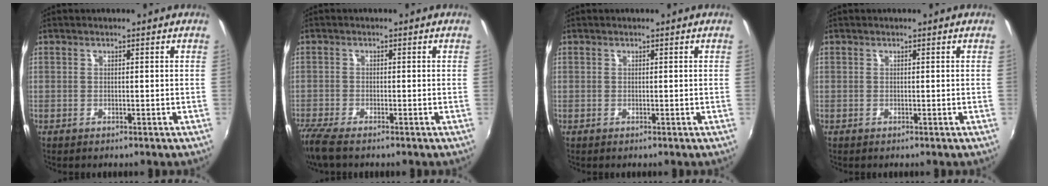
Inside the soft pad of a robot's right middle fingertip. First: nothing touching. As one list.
[{"total": 5.3, "force": [-4.2, 0.8, 3.0], "torque": [-0.082, -0.022, -0.083]}, {"total": 0.0}, {"total": 0.0}]